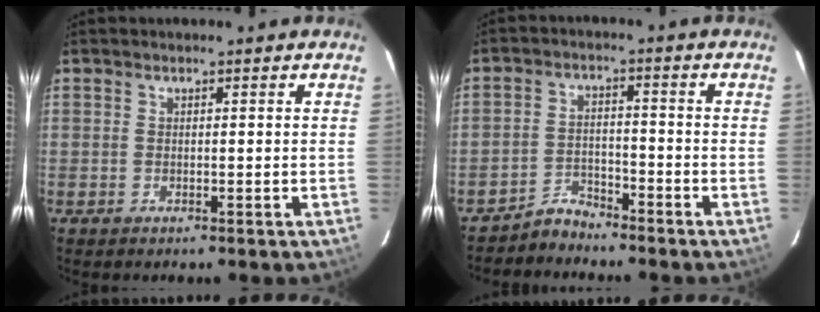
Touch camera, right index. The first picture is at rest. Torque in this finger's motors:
{"motor_torque": [-0.09, -0.05, -0.20, -0.11]}